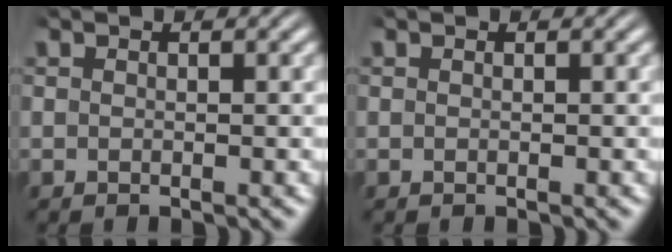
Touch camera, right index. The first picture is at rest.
{"total": 0.0}